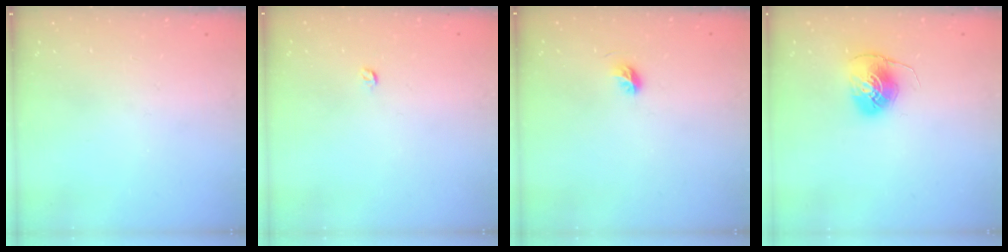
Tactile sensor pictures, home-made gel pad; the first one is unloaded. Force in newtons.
{"total": 3.0, "press": 2.9, "slide": 0.4}
{"total": 5.3, "press": 5.2, "slide": 1.0}
{"total": 7.9, "press": 7.9, "slide": 0.3}